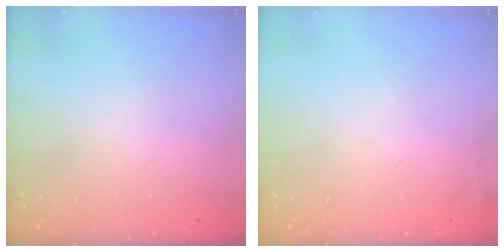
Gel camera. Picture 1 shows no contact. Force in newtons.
{"total": 3.9, "press": 3.6, "slide": 1.5}